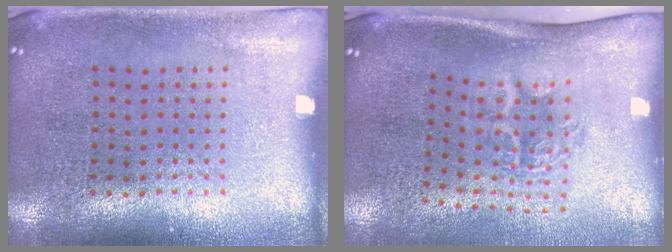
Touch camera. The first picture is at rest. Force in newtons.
{"total": 1.9, "press": 1.3, "slide": 1.4}